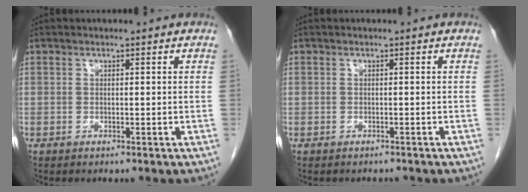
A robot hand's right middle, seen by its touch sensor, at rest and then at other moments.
{"total": 1.4, "force": [-1.4, 0.4, 0.1], "torque": [-0.008, -0.004, -0.019]}